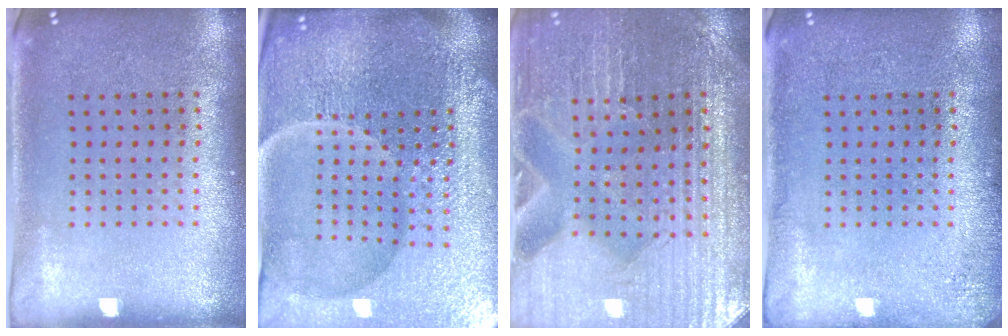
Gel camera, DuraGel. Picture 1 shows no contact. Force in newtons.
{"total": 7.0, "press": 6.2, "slide": 3.4}
{"total": 3.4, "press": 3.3, "slide": 0.4}
{"total": 1.4, "press": 1.4, "slide": 0.2}